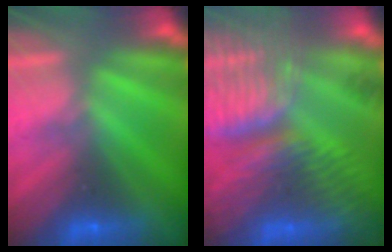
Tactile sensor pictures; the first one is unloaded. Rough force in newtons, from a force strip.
{"total": 9.8}